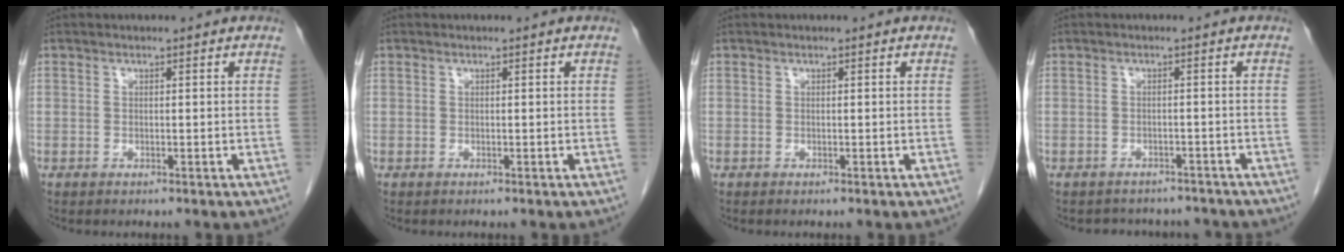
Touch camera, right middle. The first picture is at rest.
{"total": 0.0}
{"total": 0.0}
{"total": 6.6, "force": [-6.0, 2.6, 0.5], "torque": [-0.003, 0.014, -0.068]}